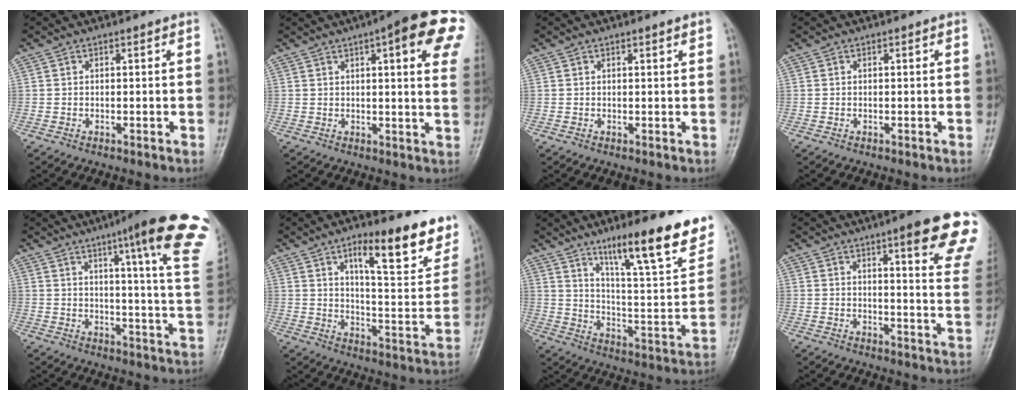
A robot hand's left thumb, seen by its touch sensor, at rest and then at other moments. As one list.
[{"total": 16.9, "force": [7.1, 3.8, 14.9], "torque": [-0.172, -0.009, 0.078]}, {"total": 1.2, "force": [0.8, 0.1, 0.9], "torque": [-0.012, -0.002, 0.010]}, {"total": 0.0}, {"total": 22.6, "force": [13.1, 2.3, 18.3], "torque": [-0.213, -0.057, 0.152]}, {"total": 17.9, "force": [10.8, 5.1, 13.3], "torque": [-0.136, -0.062, 0.160]}, {"total": 21.9, "force": [13.9, 4.2, 16.4], "torque": [-0.211, -0.063, 0.218]}, {"total": 16.9, "force": [10.1, 2.5, 13.3], "torque": [-0.143, -0.041, 0.114]}]